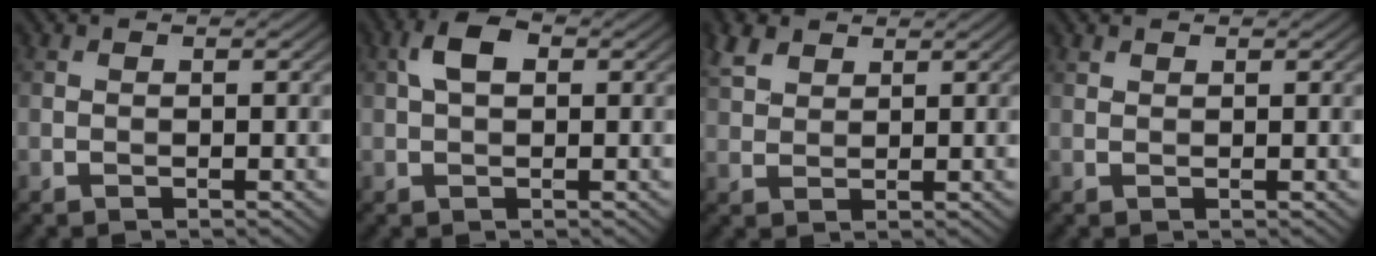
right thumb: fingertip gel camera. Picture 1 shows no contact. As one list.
[{"total": 3.6, "force": [0.8, 2.0, 2.9], "torque": [-0.061, 0.012, 0.011]}, {"total": 3.9, "force": [2.5, 2.3, 1.9], "torque": [-0.051, 0.008, 0.054]}, {"total": 0.7, "force": [0.7, 0.3, 0.2], "torque": [-0.006, 0.000, 0.015]}]